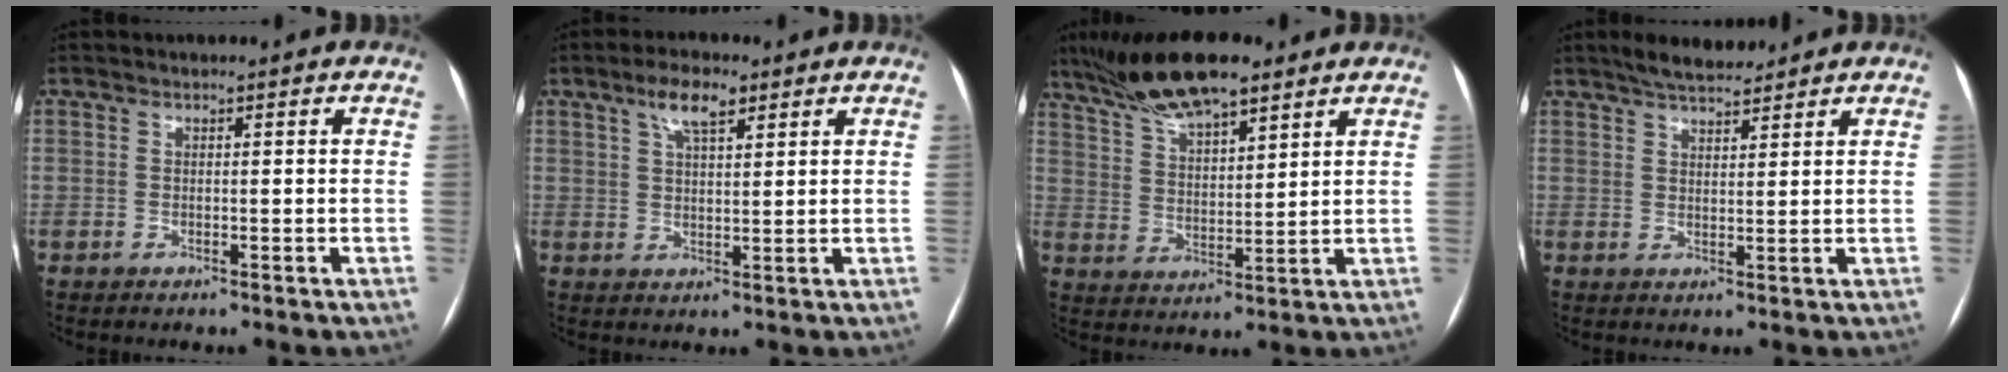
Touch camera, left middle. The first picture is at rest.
{"total": 5.2, "force": [3.2, 1.6, 3.8], "torque": [-0.075, 0.011, 0.056]}
{"total": 13.0, "force": [10.0, 2.9, 7.8], "torque": [-0.147, 0.017, 0.182]}
{"total": 6.0, "force": [5.3, 1.4, 2.6], "torque": [-0.045, 0.016, 0.090]}